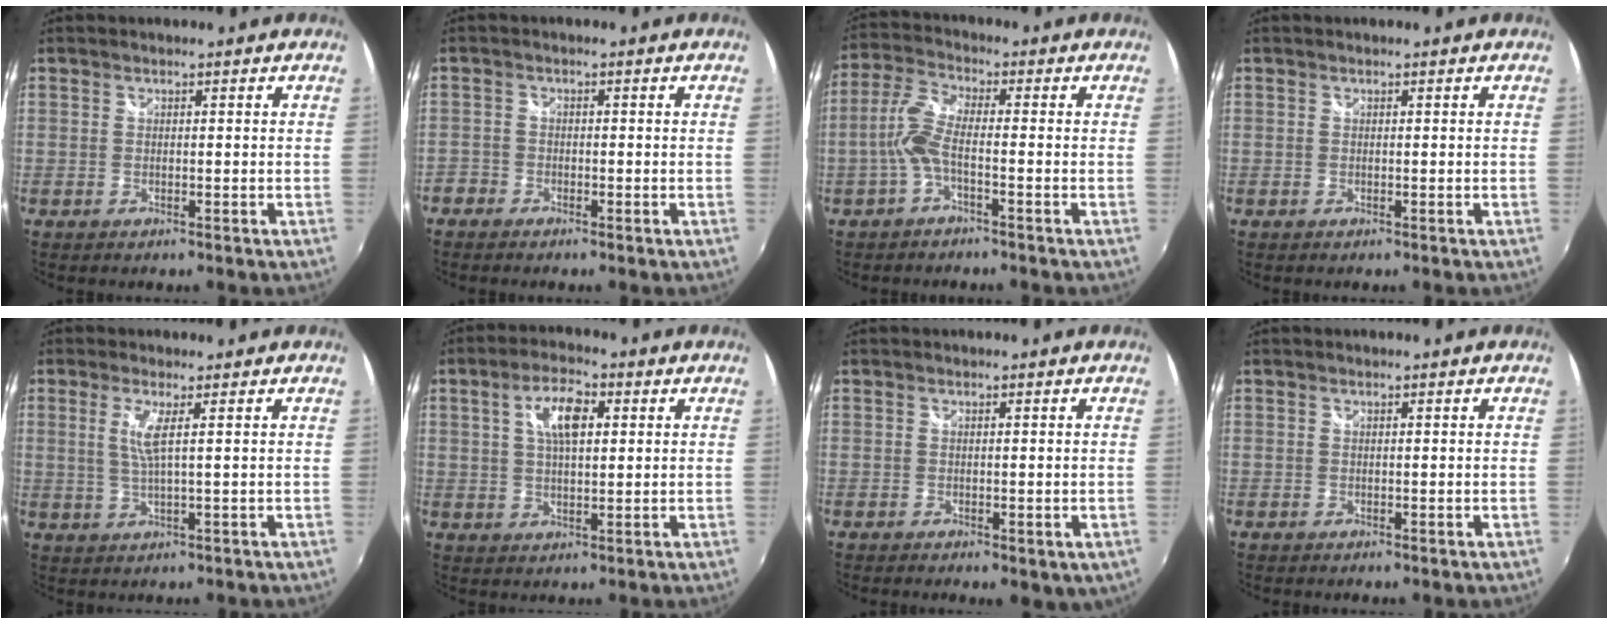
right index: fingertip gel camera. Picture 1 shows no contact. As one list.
[{"total": 3.2, "force": [-2.4, 2.0, 0.6], "torque": [-0.025, -0.003, -0.051]}, {"total": 5.9, "force": [-2.0, 1.1, 5.4], "torque": [-0.129, 0.009, -0.042]}, {"total": 0.0}, {"total": 4.3, "force": [1.4, 2.0, 3.5], "torque": [-0.062, 0.001, 0.026]}, {"total": 7.4, "force": [2.2, 3.2, 6.3], "torque": [-0.112, 0.013, 0.039]}, {"total": 4.1, "force": [-1.6, 1.8, 3.3], "torque": [-0.051, -0.021, -0.016]}, {"total": 0.0}]